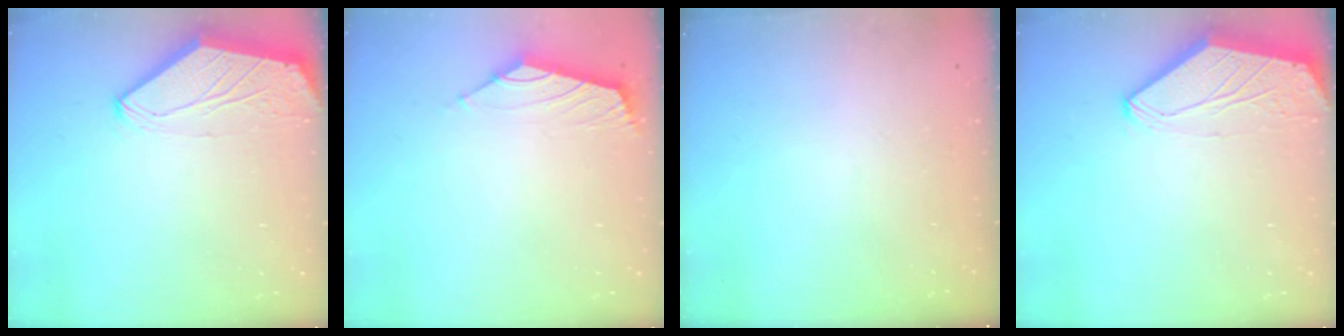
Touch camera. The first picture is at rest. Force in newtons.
{"total": 1.7, "press": 1.5, "slide": 0.7}
{"total": 0.0}
{"total": 0.0}